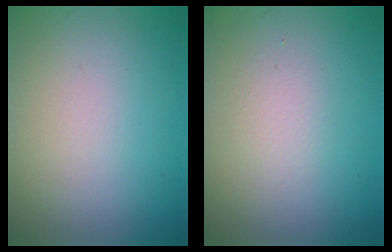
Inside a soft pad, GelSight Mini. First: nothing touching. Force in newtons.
{"total": 1.3, "press": 1.3, "slide": 0.1}